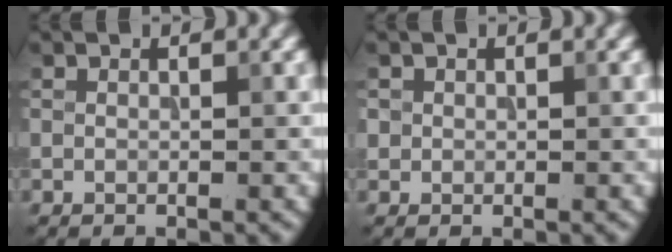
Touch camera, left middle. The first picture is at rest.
{"total": 0.6, "force": [0.1, 0.6, 0.0], "torque": [0.008, -0.004, 0.002]}